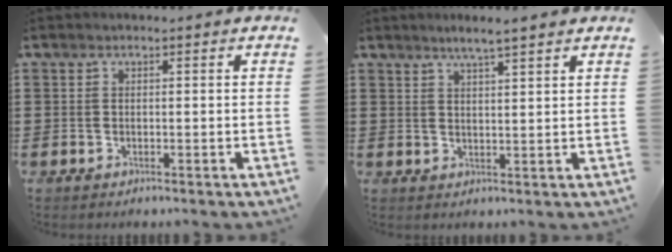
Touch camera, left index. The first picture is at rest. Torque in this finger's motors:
{"motor_torque": [-0.13, -0.49, 0.12, 0.01]}